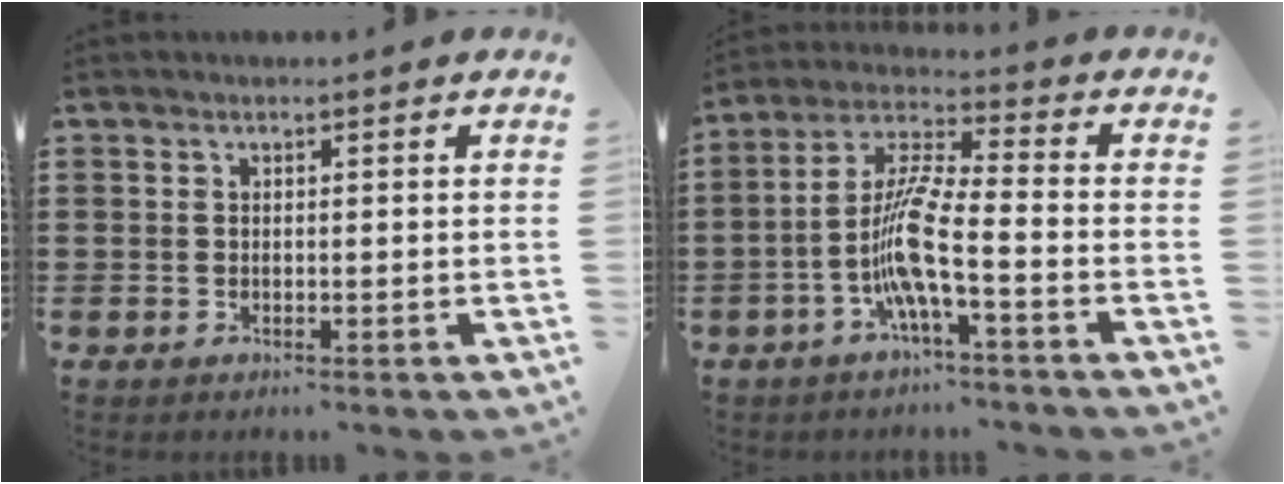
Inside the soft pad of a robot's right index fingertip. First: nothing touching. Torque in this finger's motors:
{"motor_torque": [2.14, 0.00, 1.06, 0.21]}